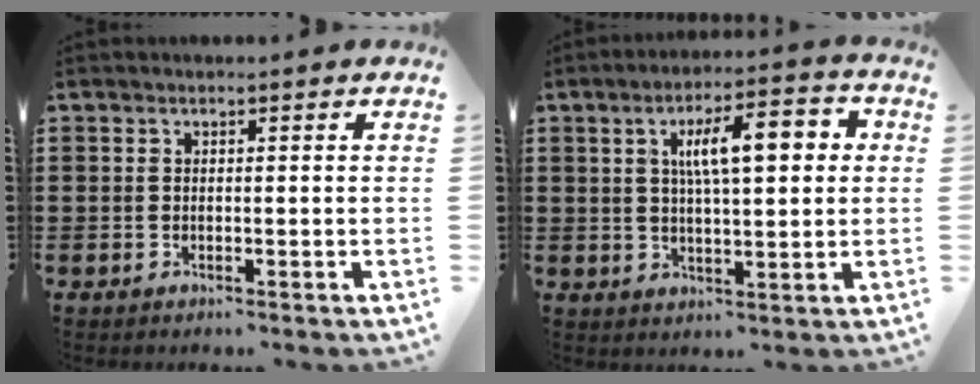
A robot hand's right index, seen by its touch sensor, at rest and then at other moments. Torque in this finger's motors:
{"motor_torque": [1.12, -0.45, 0.53, 0.20]}